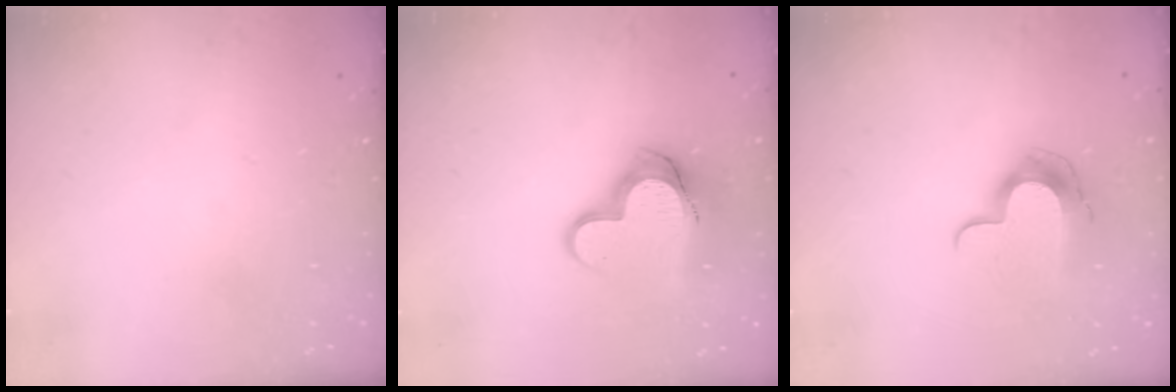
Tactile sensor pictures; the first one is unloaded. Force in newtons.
{"total": 14.5, "press": 14.5, "slide": 1.2}
{"total": 11.5, "press": 11.5, "slide": 0.7}